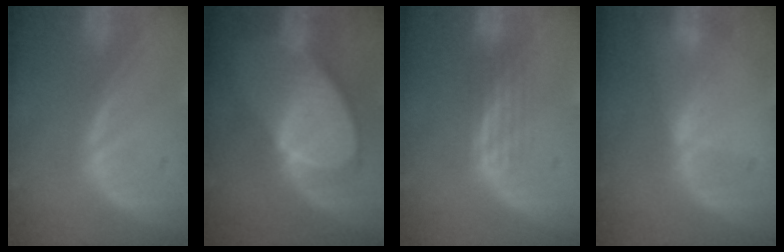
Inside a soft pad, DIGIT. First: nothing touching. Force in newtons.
{"total": 9.0, "press": 8.1, "slide": 3.9}
{"total": 2.8, "press": 2.5, "slide": 1.3}
{"total": 1.8, "press": 1.5, "slide": 1.0}